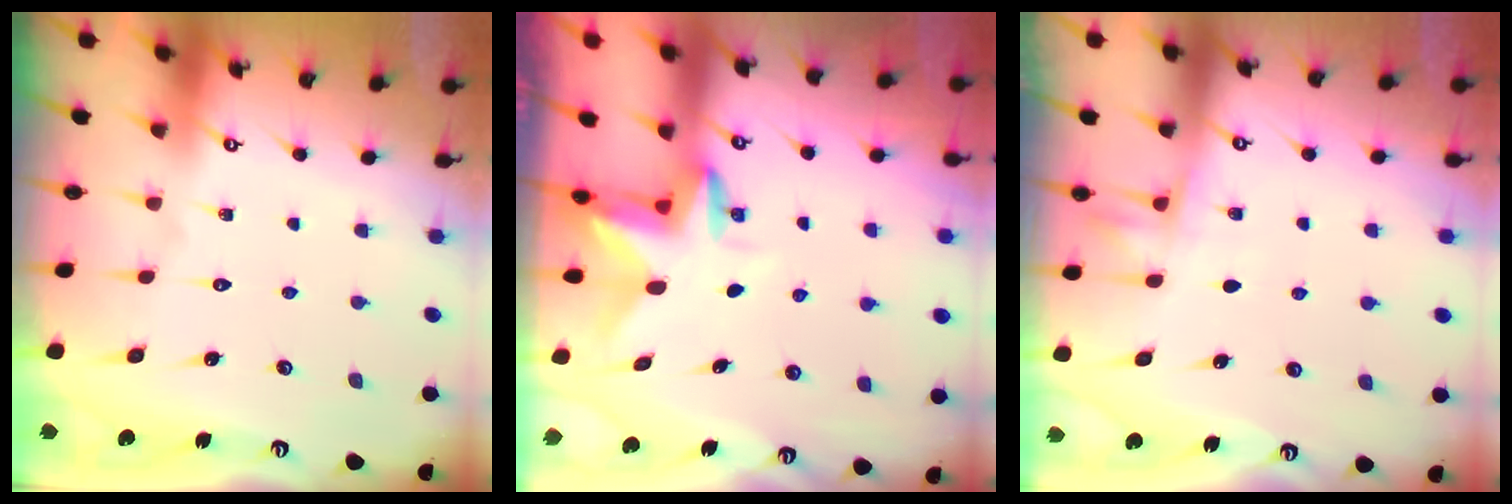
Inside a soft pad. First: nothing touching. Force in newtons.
{"total": 3.0, "press": 3.0, "slide": 0.3}
{"total": 5.7, "press": 5.5, "slide": 1.3}